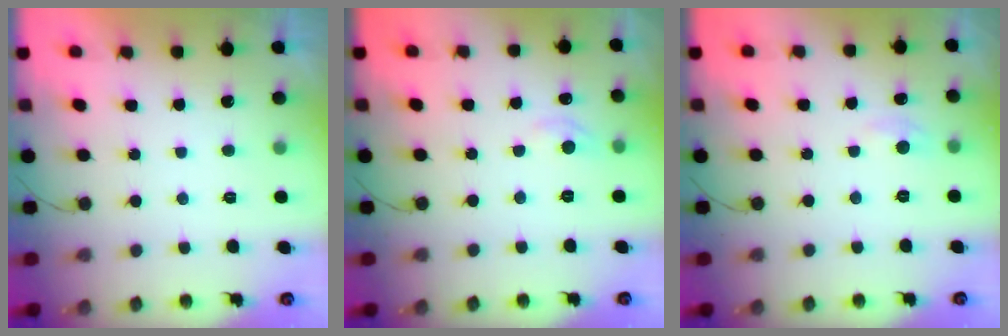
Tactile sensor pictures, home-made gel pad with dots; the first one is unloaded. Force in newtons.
{"total": 3.3, "press": 3.3, "slide": 0.4}
{"total": 3.9, "press": 3.9, "slide": 0.5}